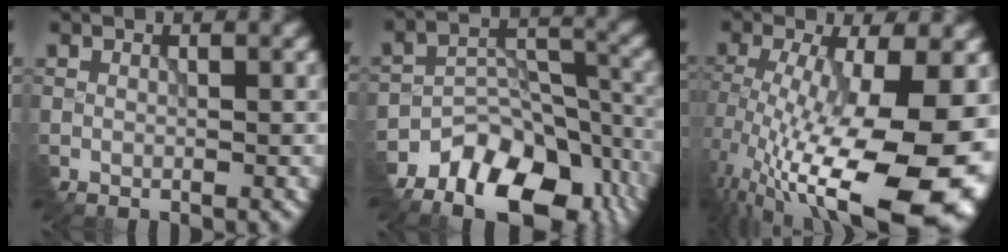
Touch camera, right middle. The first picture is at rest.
{"total": 11.7, "force": [-8.8, 5.6, 5.3], "torque": [-0.078, 0.005, -0.132]}
{"total": 17.6, "force": [-4.3, 6.3, 15.9], "torque": [-0.250, -0.031, -0.058]}